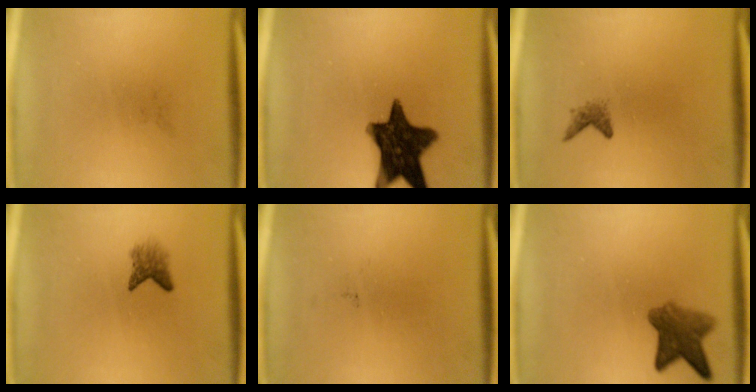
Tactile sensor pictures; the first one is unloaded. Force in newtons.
{"total": 14.4}
{"total": 1.2}
{"total": 2.3}
{"total": 0.0}
{"total": 5.7}